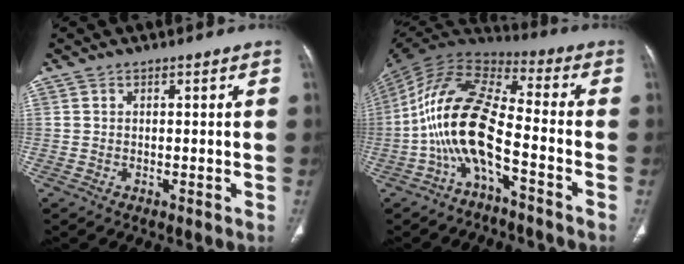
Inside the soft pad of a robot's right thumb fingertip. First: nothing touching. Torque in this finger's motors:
{"motor_torque": [1.65, 3.09, 2.44, -0.32, 0.82]}